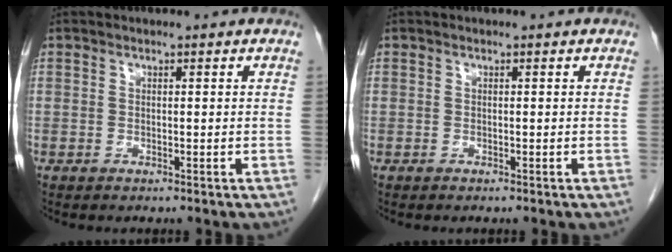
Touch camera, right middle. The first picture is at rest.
{"total": 0.0}